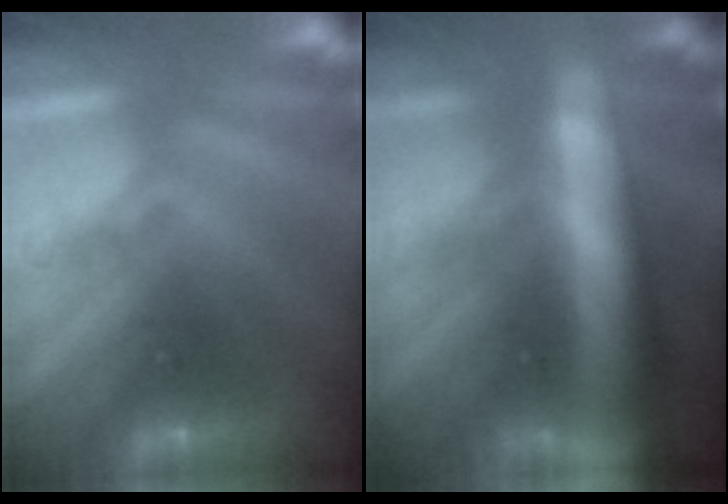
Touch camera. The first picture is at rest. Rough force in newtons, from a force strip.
{"total": 6.3}